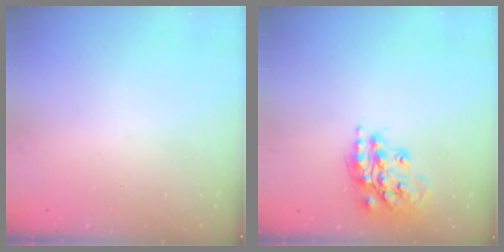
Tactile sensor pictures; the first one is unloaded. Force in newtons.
{"total": 17.5, "press": 17.4, "slide": 1.4}